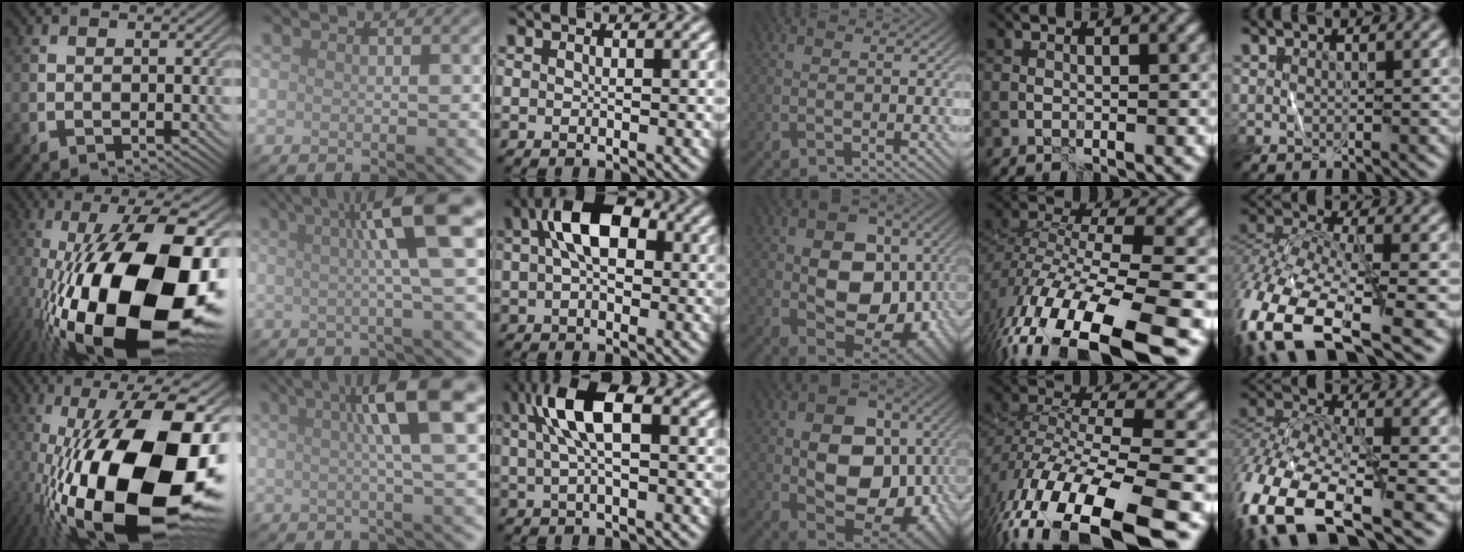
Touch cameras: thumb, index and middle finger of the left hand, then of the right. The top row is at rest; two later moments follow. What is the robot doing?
{"motion": "wrap", "object": "ribbon"}